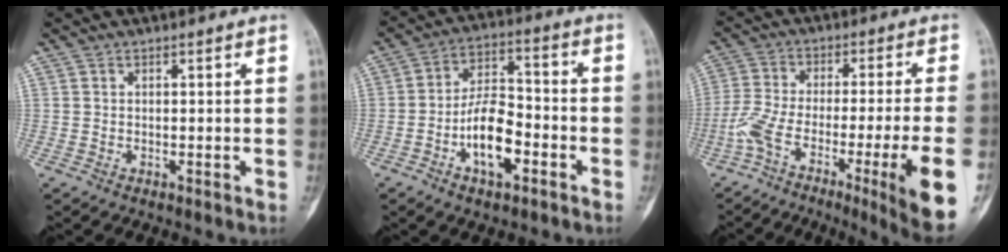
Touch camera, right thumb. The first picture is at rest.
{"total": 11.3, "force": [-4.4, 5.3, 8.9], "torque": [-0.145, 0.037, -0.079]}
{"total": 17.5, "force": [-7.0, 1.5, 15.9], "torque": [-0.280, 0.017, -0.114]}